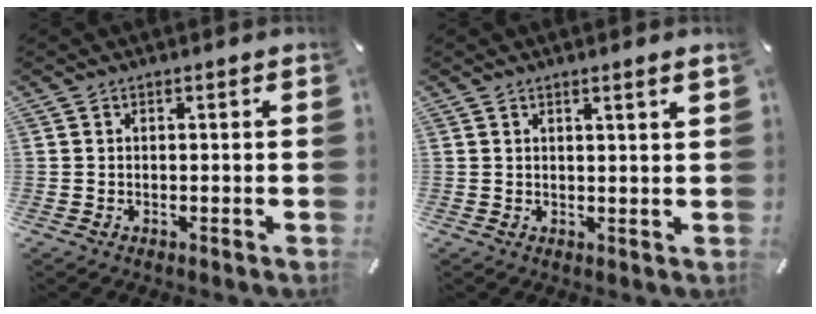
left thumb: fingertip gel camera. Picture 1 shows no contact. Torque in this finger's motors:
{"motor_torque": [-0.43, -0.41, -0.05, 0.03, -0.01]}